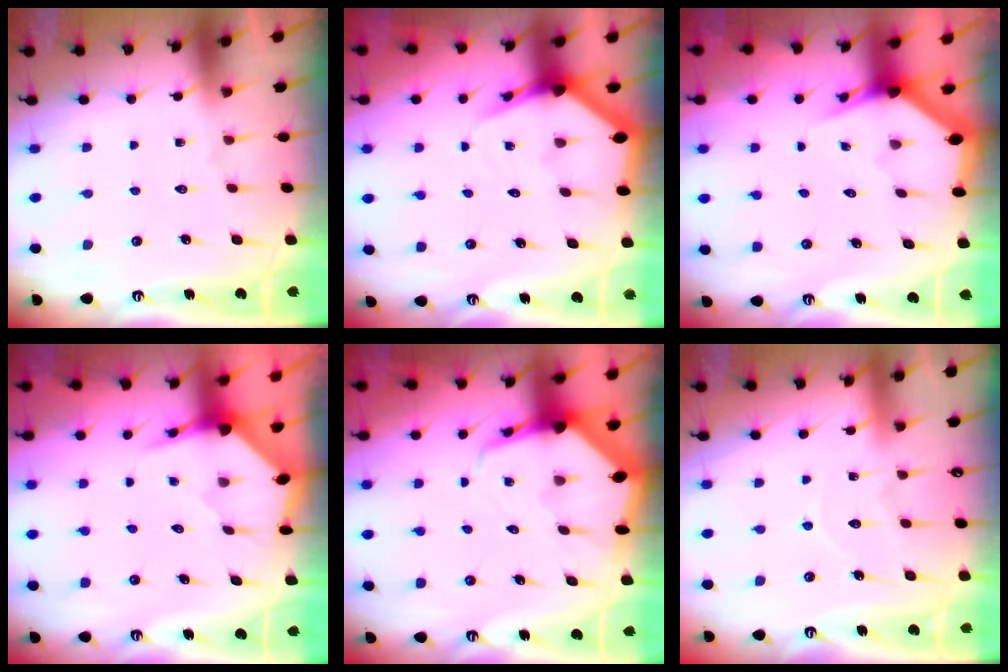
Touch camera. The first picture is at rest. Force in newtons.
{"total": 4.4, "press": 4.4, "slide": 0.4}
{"total": 3.1, "press": 3.1, "slide": 0.1}
{"total": 3.6, "press": 3.6, "slide": 0.4}
{"total": 7.1, "press": 7.1, "slide": 0.9}
{"total": 5.5, "press": 5.4, "slide": 0.5}